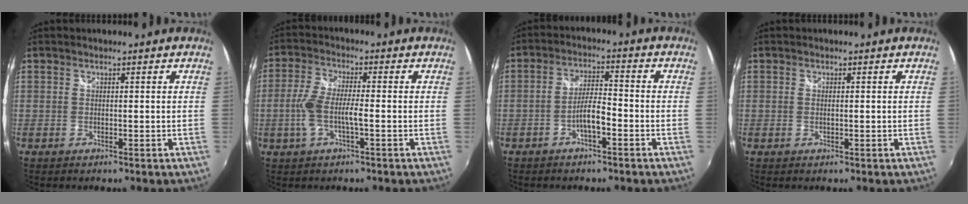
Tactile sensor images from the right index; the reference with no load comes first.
{"total": 7.3, "force": [-1.8, 1.8, 6.8], "torque": [-0.145, 0.001, -0.034]}
{"total": 4.9, "force": [-2.6, 1.0, 4.0], "torque": [-0.078, 0.007, -0.044]}
{"total": 0.7, "force": [0.0, 0.2, 0.7], "torque": [-0.015, -0.001, 0.000]}